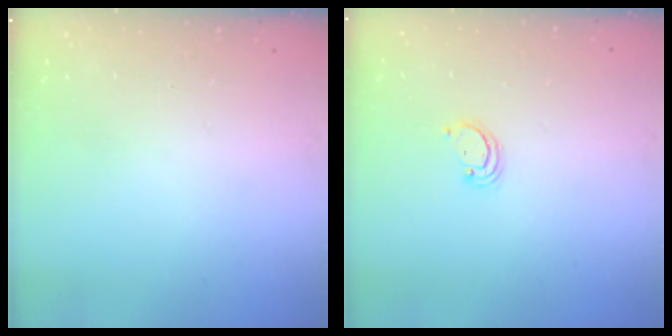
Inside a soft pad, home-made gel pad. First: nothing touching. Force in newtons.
{"total": 2.4, "press": 2.4, "slide": 0.2}